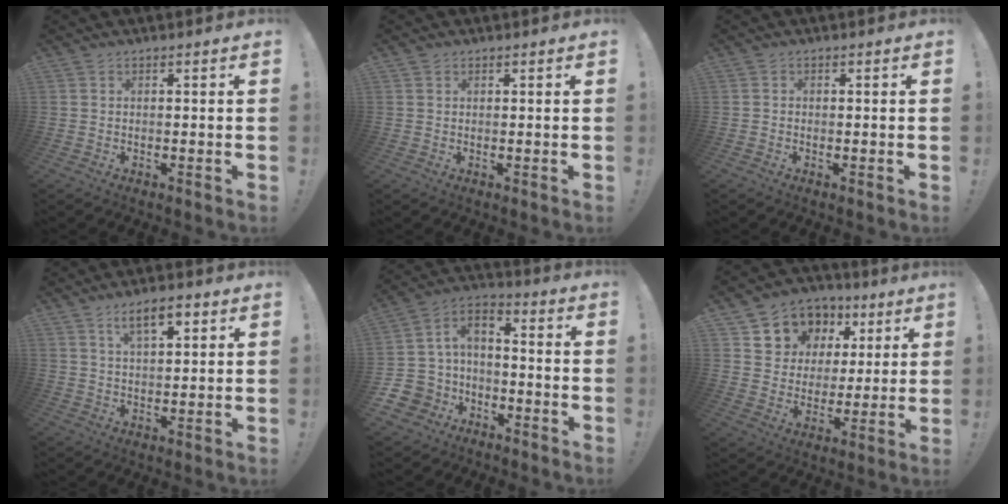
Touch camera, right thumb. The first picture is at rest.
{"total": 0.8, "force": [0.6, 0.5, 0.0], "torque": [0.006, -0.001, 0.010]}
{"total": 0.8, "force": [-0.4, 0.7, 0.1], "torque": [-0.009, 0.006, -0.005]}
{"total": 7.6, "force": [4.1, 2.8, 5.7], "torque": [-0.085, -0.012, 0.069]}
{"total": 7.8, "force": [-4.7, 5.9, 2.1], "torque": [-0.048, 0.027, -0.085]}
{"total": 10.9, "force": [5.4, 9.1, 2.5], "torque": [-0.040, -0.037, 0.115]}